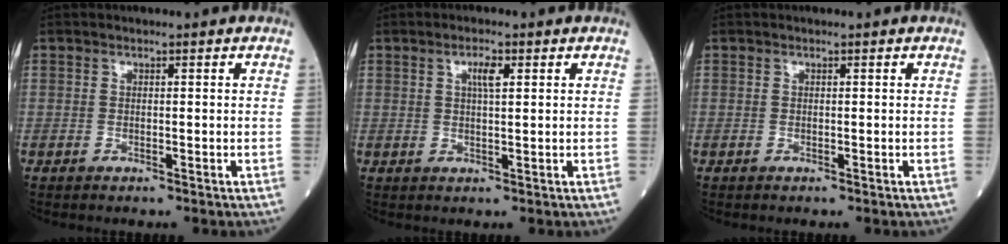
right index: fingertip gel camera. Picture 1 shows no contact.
{"total": 2.5, "force": [1.0, 0.5, 2.3], "torque": [-0.046, 0.001, 0.019]}
{"total": 0.0}